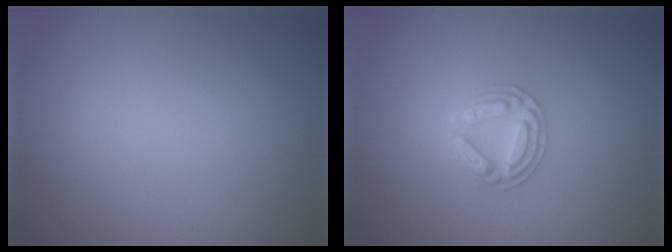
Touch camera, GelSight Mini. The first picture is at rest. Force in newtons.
{"total": 2.8, "press": 2.7, "slide": 0.5}